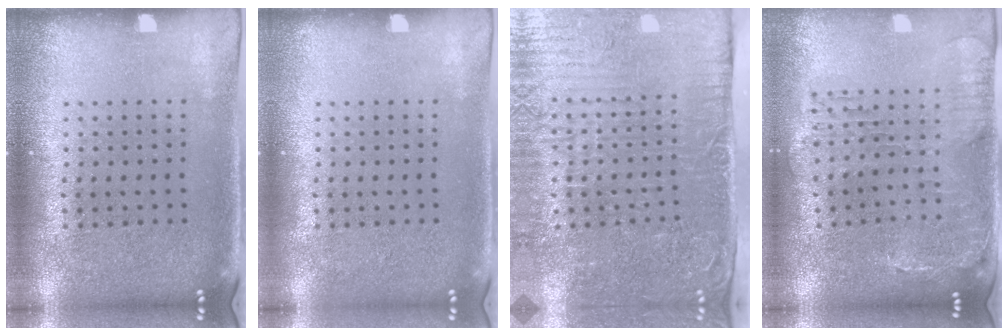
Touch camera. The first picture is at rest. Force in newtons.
{"total": 0.0}
{"total": 5.5, "press": 4.6, "slide": 3.0}
{"total": 0.7, "press": 0.6, "slide": 0.2}